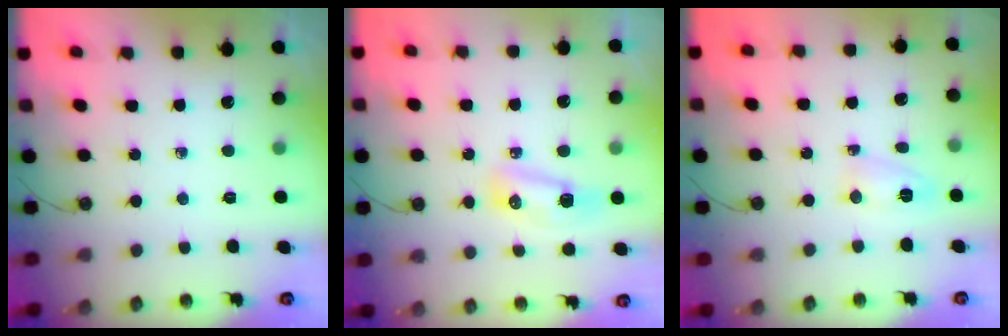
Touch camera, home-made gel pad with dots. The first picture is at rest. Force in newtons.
{"total": 8.0, "press": 7.8, "slide": 1.9}
{"total": 3.9, "press": 3.6, "slide": 1.6}